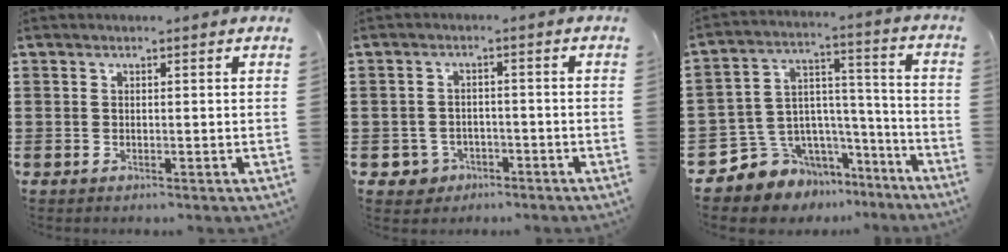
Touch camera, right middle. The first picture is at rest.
{"total": 2.8, "force": [-2.0, 1.8, 0.3], "torque": [-0.021, 0.000, -0.047]}
{"total": 7.9, "force": [-6.0, 5.2, -0.2], "torque": [-0.023, -0.001, -0.111]}